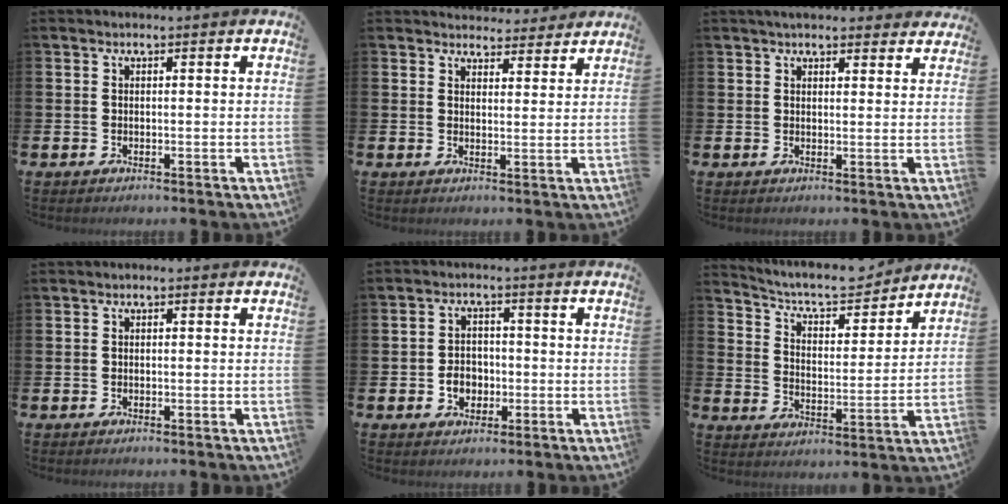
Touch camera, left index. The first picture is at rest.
{"total": 4.0, "force": [3.8, 1.1, -0.2], "torque": [0.011, -0.023, 0.067]}
{"total": 3.3, "force": [3.2, 0.8, 0.7], "torque": [-0.007, -0.012, 0.056]}
{"total": 0.6, "force": [-0.5, 0.3, 0.1], "torque": [-0.001, -0.001, -0.011]}
{"total": 3.6, "force": [-1.0, 2.9, 1.9], "torque": [-0.021, -0.003, -0.027]}
{"total": 7.5, "force": [7.0, 1.6, 2.1], "torque": [-0.063, -0.051, 0.117]}